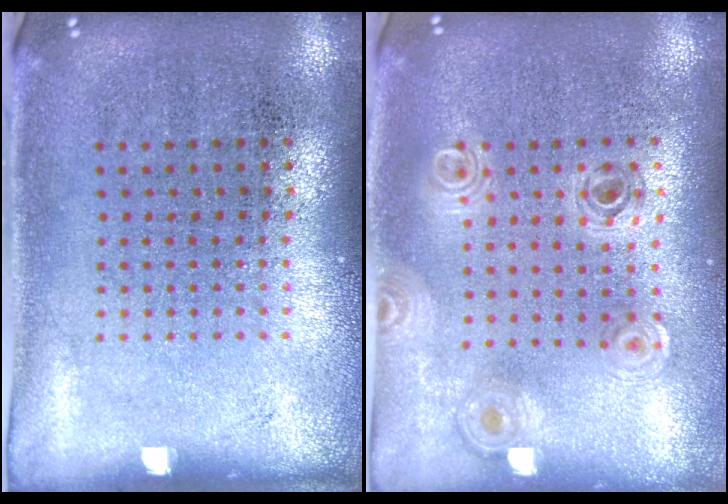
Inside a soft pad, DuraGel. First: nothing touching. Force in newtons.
{"total": 0.8, "press": 0.8, "slide": 0.2}